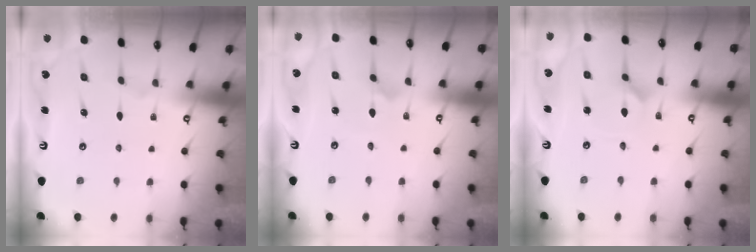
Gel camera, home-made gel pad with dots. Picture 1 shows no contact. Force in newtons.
{"total": 0.8, "press": 0.8, "slide": 0.1}
{"total": 1.2, "press": 1.2, "slide": 0.0}